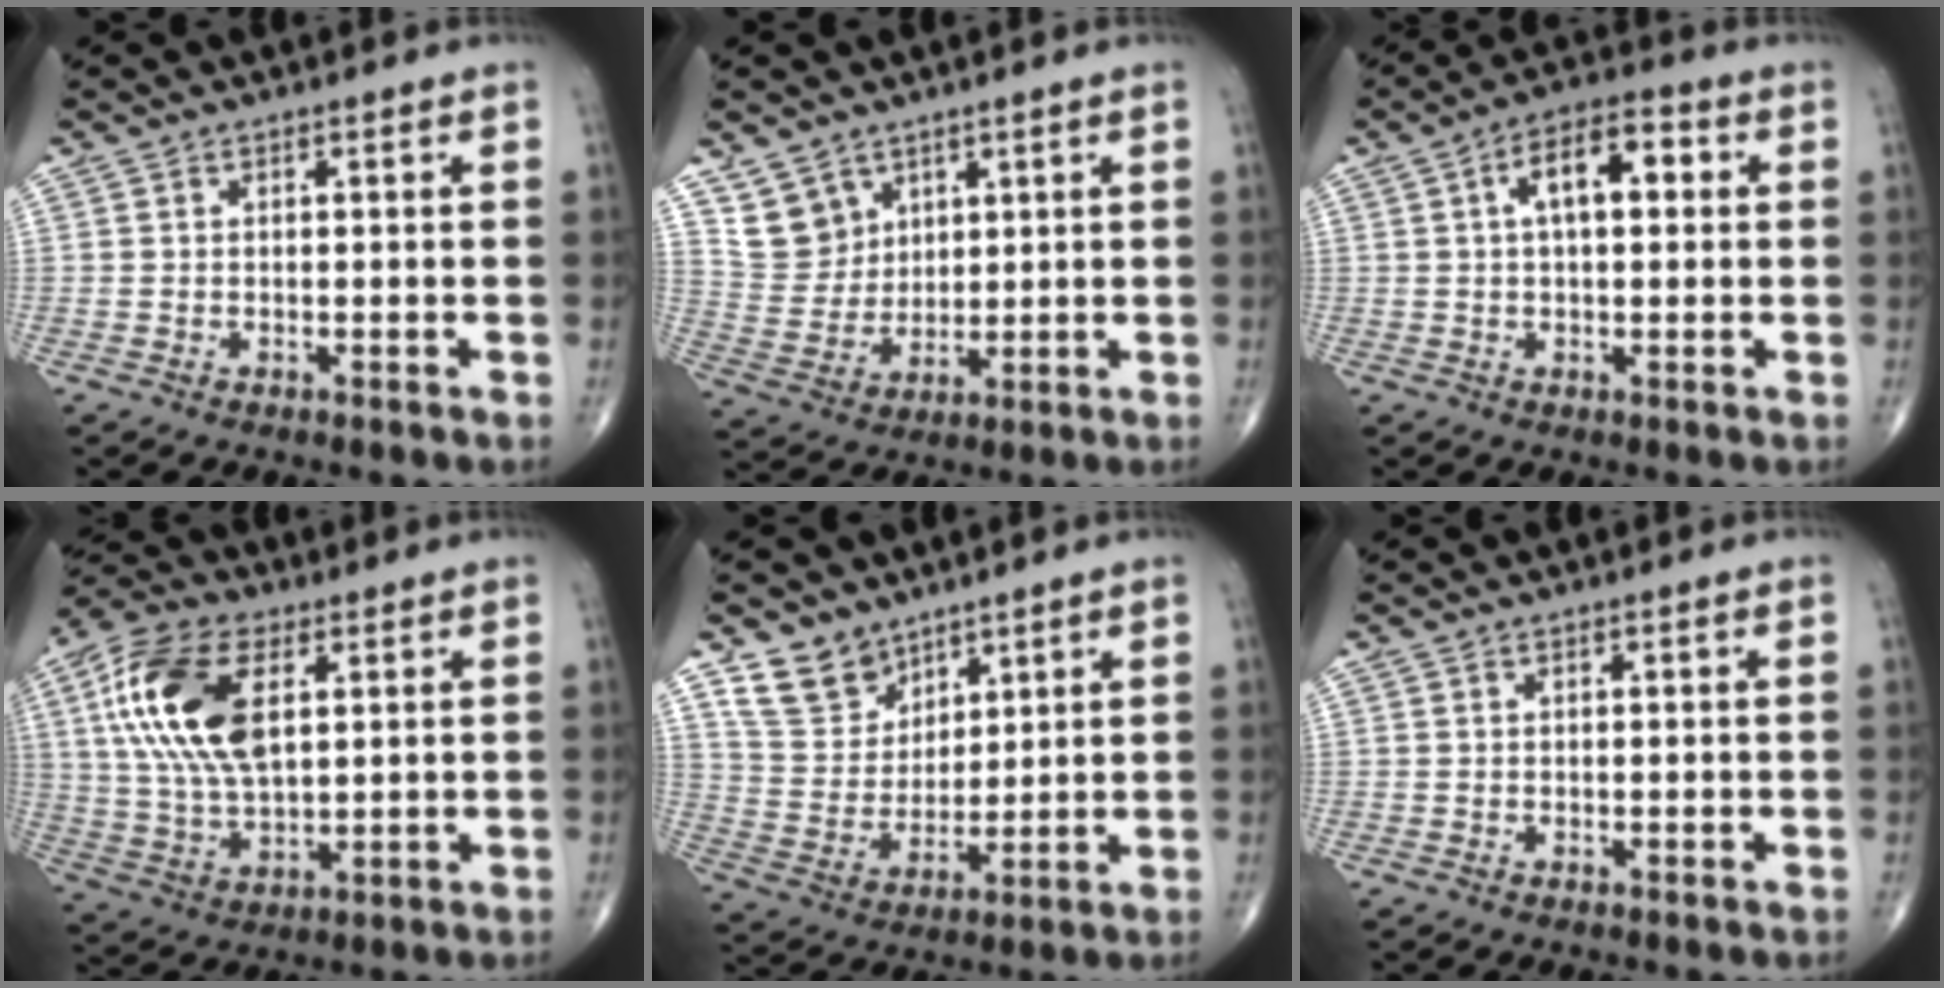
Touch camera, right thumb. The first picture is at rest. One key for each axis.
{"total": 7.3, "fx": 4.9, "fy": 5.3, "fz": 1.2, "tx": 0.007, "ty": -0.039, "tz": 0.106}
{"total": 8.9, "fx": 1.9, "fy": 4.4, "fz": 7.6, "tx": -0.113, "ty": 0.023, "tz": 0.021}
{"total": 17.4, "fx": 4.9, "fy": 9.0, "fz": 14.0, "tx": -0.278, "ty": 0.000, "tz": 0.089}
{"total": 9.1, "fx": 6.7, "fy": 5.8, "fz": 2.1, "tx": -0.014, "ty": -0.046, "tz": 0.141}
{"total": 0.0}